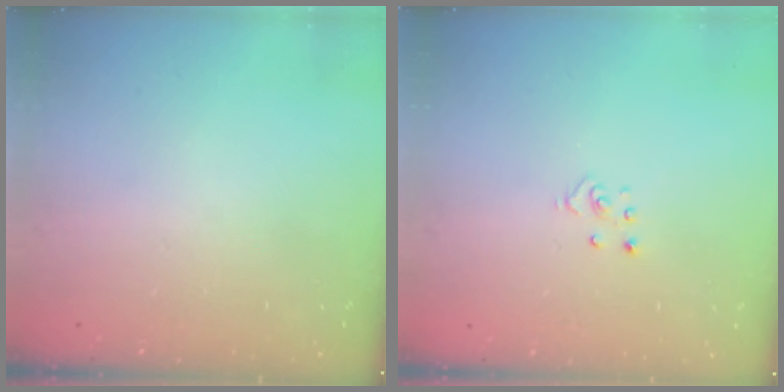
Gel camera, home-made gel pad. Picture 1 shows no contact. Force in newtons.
{"total": 2.8, "press": 2.8, "slide": 0.3}